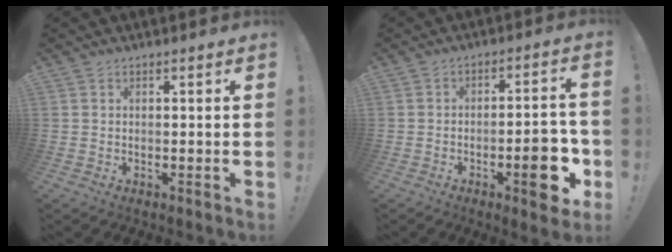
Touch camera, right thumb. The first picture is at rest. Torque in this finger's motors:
{"motor_torque": [2.67, 2.34, 1.27, -1.50, 0.58]}